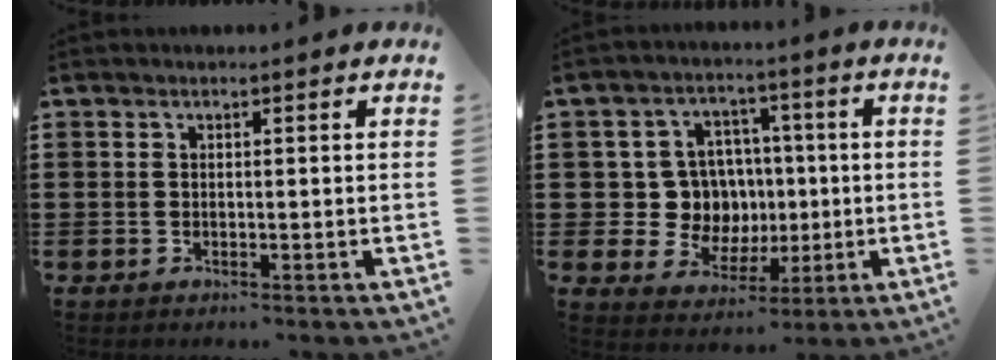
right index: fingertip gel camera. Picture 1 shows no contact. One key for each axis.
{"total": 8.6, "fx": 0.6, "fy": 8.1, "fz": 2.9, "tx": -0.066, "ty": 0.008, "tz": 0.018}